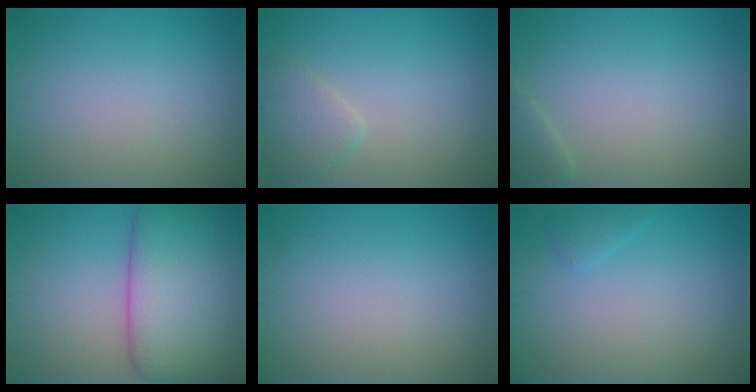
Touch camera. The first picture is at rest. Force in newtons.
{"total": 2.2, "press": 2.2, "slide": 0.1}
{"total": 1.3, "press": 1.3, "slide": 0.0}
{"total": 10.4, "press": 10.4, "slide": 0.7}
{"total": 0.0}
{"total": 0.9, "press": 0.9, "slide": 0.1}